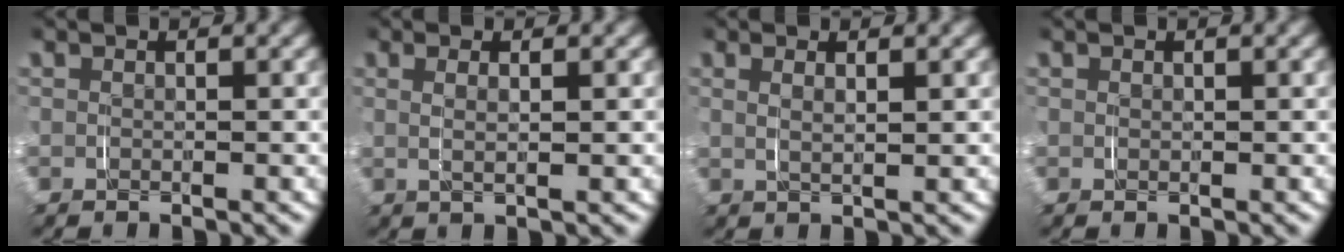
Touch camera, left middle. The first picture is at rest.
{"total": 1.9, "force": [0.5, 0.1, 1.8], "torque": [-0.032, -0.001, 0.014]}
{"total": 1.6, "force": [0.8, 0.1, 1.4], "torque": [-0.027, -0.003, 0.021]}
{"total": 0.0}